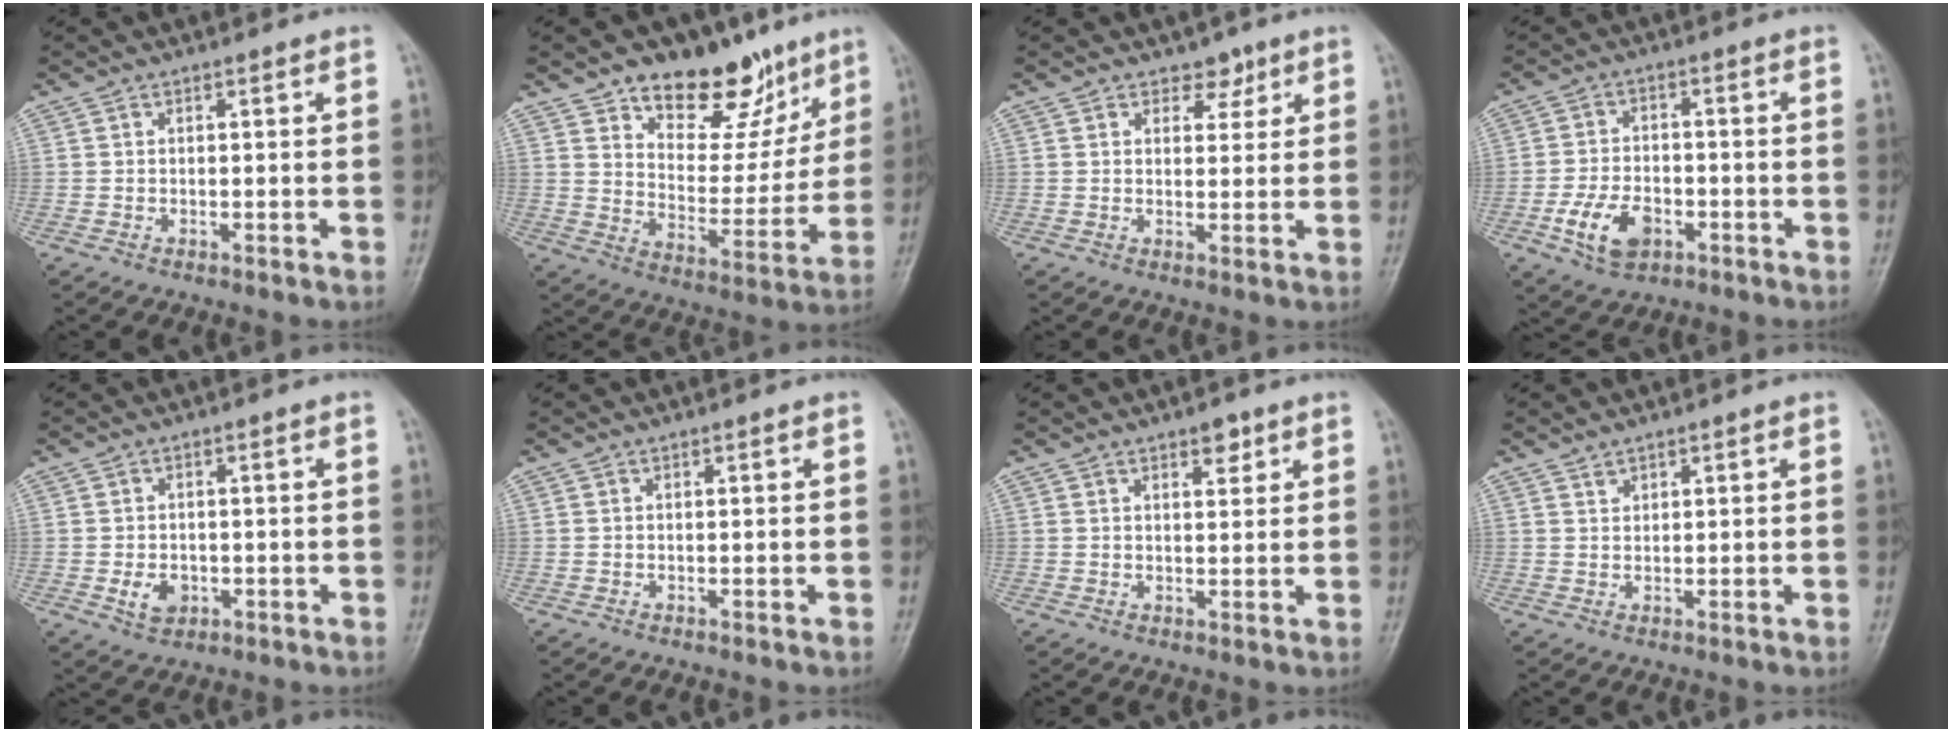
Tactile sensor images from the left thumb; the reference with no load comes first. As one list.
[{"total": 18.2, "force": [11.8, 10.0, 9.5], "torque": [-0.068, -0.068, 0.185]}, {"total": 3.2, "force": [2.2, 2.1, 1.0], "torque": [0.010, -0.012, 0.030]}, {"total": 8.3, "force": [-3.5, 5.1, 5.5], "torque": [-0.093, 0.015, -0.061]}, {"total": 3.9, "force": [-1.1, 2.9, 2.3], "torque": [-0.027, 0.002, -0.012]}, {"total": 0.0}, {"total": 3.0, "force": [1.9, 1.4, 1.8], "torque": [-0.014, -0.010, 0.028]}, {"total": 1.3, "force": [1.1, 0.6, 0.3], "torque": [0.005, -0.008, 0.020]}]